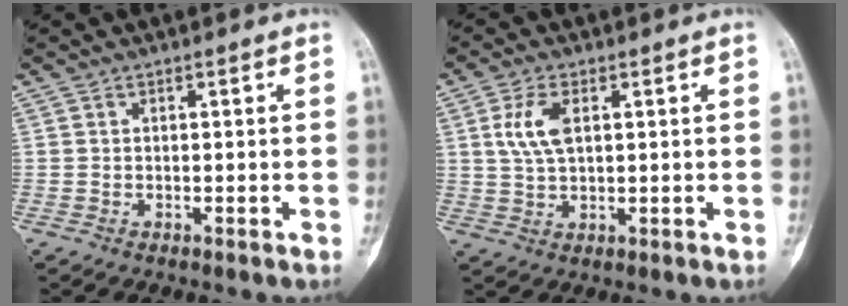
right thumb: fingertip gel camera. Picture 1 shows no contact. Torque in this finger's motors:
{"motor_torque": [-0.47, 0.47, 0.27, -0.19, 0.16]}